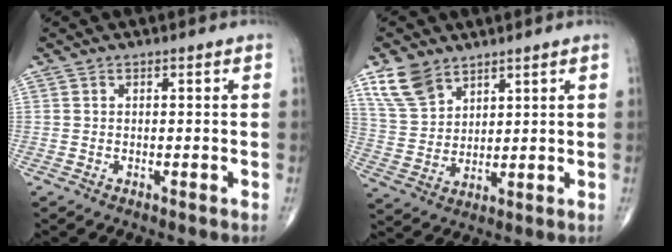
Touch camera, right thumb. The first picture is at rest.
{"total": 8.2, "force": [5.7, 4.8, 3.5], "torque": [-0.058, -0.021, 0.121]}